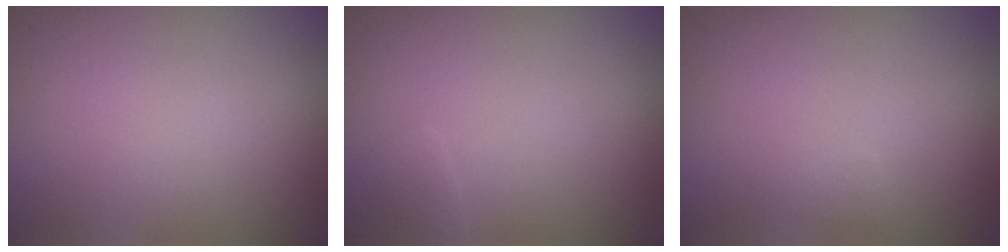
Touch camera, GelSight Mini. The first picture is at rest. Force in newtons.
{"total": 0.8, "press": 0.8, "slide": 0.0}
{"total": 0.6, "press": 0.6, "slide": 0.1}